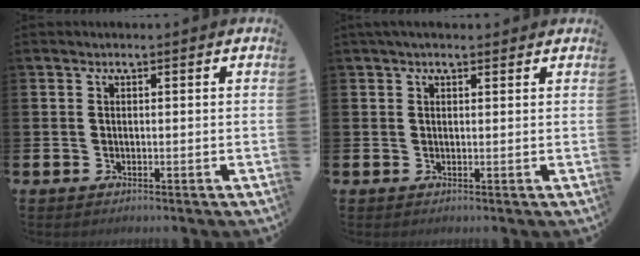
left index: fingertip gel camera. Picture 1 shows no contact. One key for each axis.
{"total": 1.4, "fx": 1.1, "fy": 0.4, "fz": 0.7, "tx": -0.014, "ty": 0.005, "tz": 0.020}